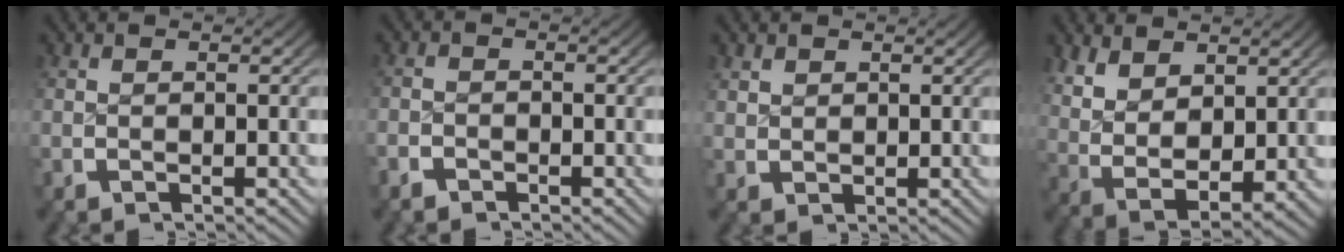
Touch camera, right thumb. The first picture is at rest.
{"total": 1.6, "force": [-1.3, 0.9, 0.0], "torque": [0.002, -0.003, -0.027]}
{"total": 1.7, "force": [1.1, 1.2, 0.5], "torque": [-0.007, -0.002, 0.030]}
{"total": 8.3, "force": [0.5, 6.0, 5.8], "torque": [-0.142, -0.044, 0.035]}